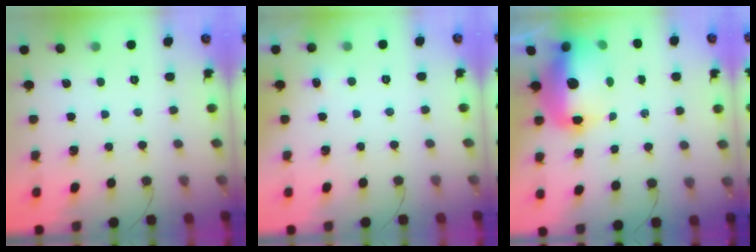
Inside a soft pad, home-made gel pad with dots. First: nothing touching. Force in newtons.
{"total": 2.4, "press": 2.2, "slide": 1.1}
{"total": 20.6, "press": 16.5, "slide": 12.3}